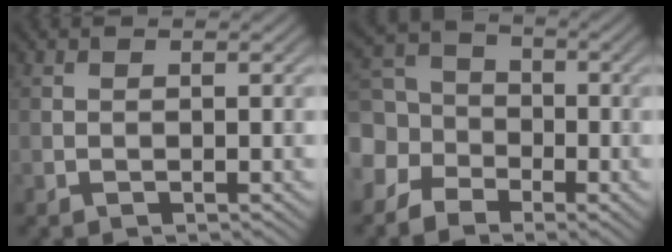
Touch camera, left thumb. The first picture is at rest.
{"total": 6.4, "force": [-2.6, 5.1, 2.9], "torque": [-0.072, -0.002, -0.065]}